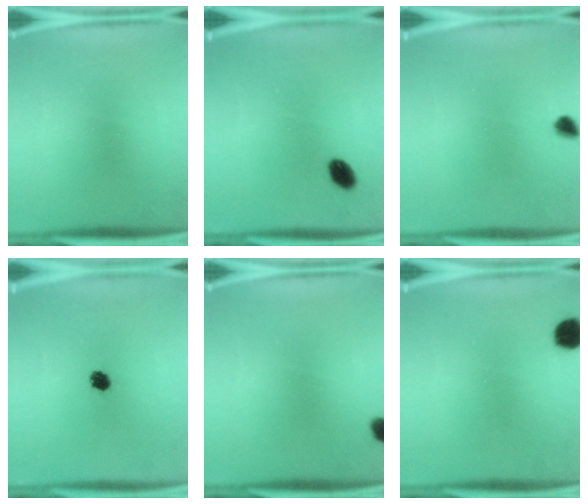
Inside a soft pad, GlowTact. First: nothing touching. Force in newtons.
{"total": 3.6}
{"total": 2.4}
{"total": 3.5}
{"total": 2.7}
{"total": 4.9}